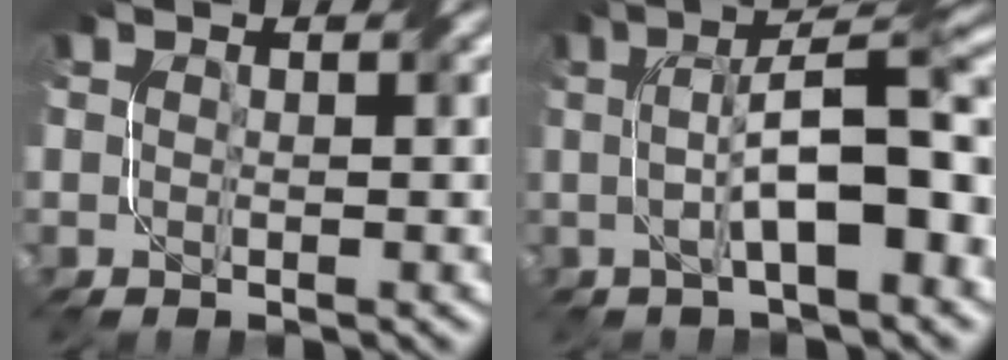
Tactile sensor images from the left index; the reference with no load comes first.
{"total": 8.9, "force": [-0.2, 2.6, 8.5], "torque": [-0.120, 0.014, -0.004]}